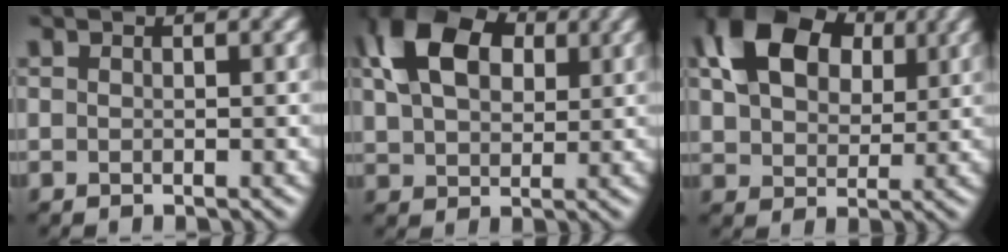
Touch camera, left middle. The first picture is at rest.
{"total": 9.5, "force": [3.7, 6.0, 6.3], "torque": [-0.135, 0.024, 0.062]}
{"total": 11.2, "force": [4.5, 7.4, 7.1], "torque": [-0.144, 0.028, 0.070]}